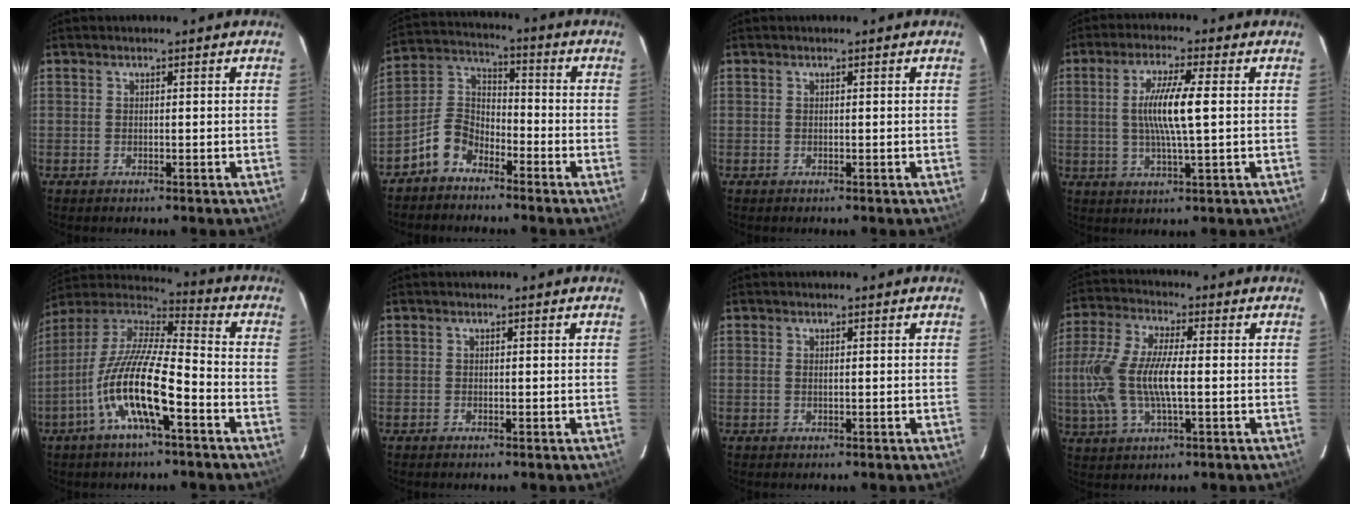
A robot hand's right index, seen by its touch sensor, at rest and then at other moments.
{"total": 7.7, "force": [-5.4, 4.5, 3.3], "torque": [-0.078, 0.027, -0.112]}
{"total": 0.0}
{"total": 8.6, "force": [0.6, 0.5, 8.6], "torque": [-0.162, -0.002, 0.011]}
{"total": 16.1, "force": [-6.8, 3.4, 14.2], "torque": [-0.270, -0.014, -0.135]}
{"total": 0.0}
{"total": 0.6, "force": [0.1, 0.1, 0.6], "torque": [-0.015, 0.001, 0.000]}
{"total": 14.1, "force": [-1.2, 5.0, 13.2], "torque": [-0.282, 0.001, -0.024]}